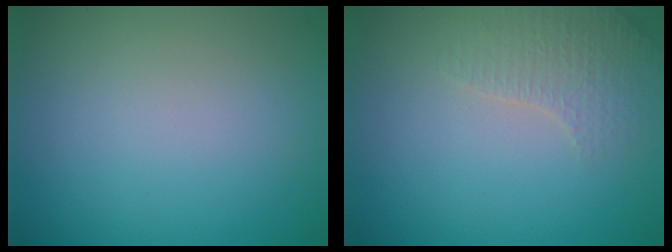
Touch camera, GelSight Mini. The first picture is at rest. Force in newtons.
{"total": 2.3, "press": 2.2, "slide": 0.7}